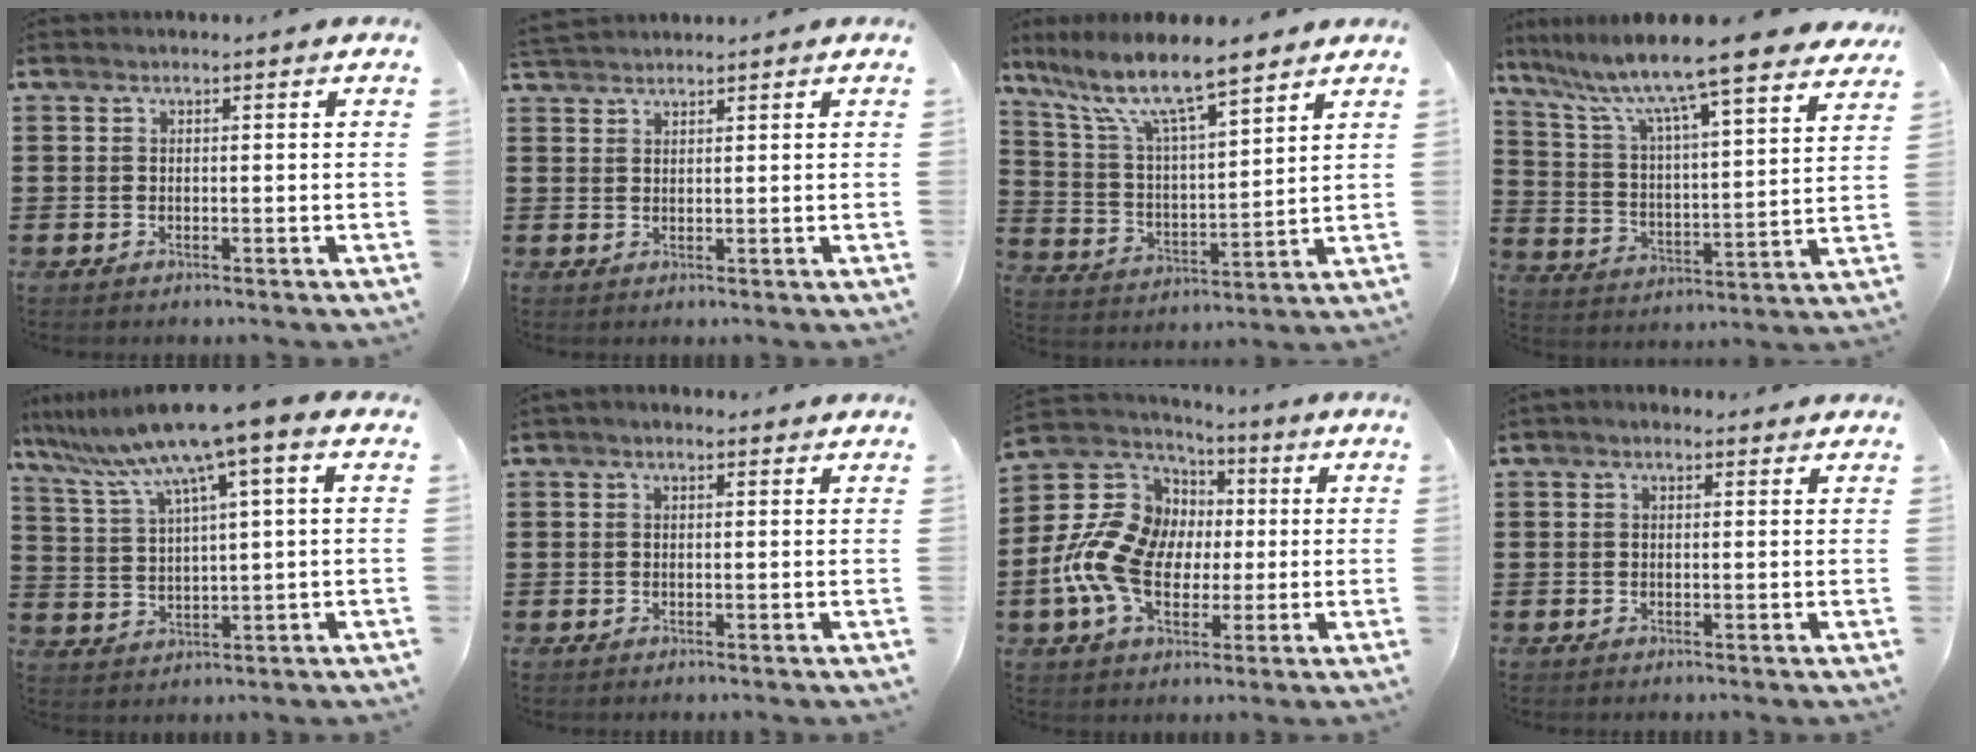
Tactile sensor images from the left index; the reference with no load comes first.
{"total": 1.9, "force": [1.9, 0.3, 0.2], "torque": [-0.009, 0.002, 0.038]}
{"total": 9.4, "force": [7.5, 1.5, 5.4], "torque": [-0.134, -0.035, 0.125]}
{"total": 10.2, "force": [8.8, -0.2, 5.1], "torque": [-0.132, -0.062, 0.142]}
{"total": 9.2, "force": [6.3, -0.5, 6.7], "torque": [-0.162, -0.042, 0.099]}
{"total": 0.9, "force": [0.2, 0.5, 0.7], "torque": [-0.014, 0.006, 0.003]}
{"total": 14.3, "force": [-1.5, 10.9, 9.2], "torque": [-0.240, 0.006, -0.034]}
{"total": 1.0, "force": [0.4, 0.7, 0.6], "torque": [-0.013, 0.008, 0.006]}